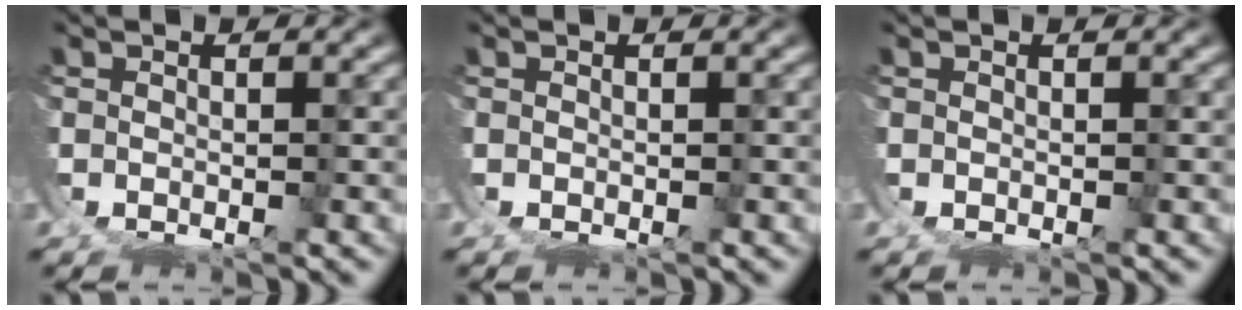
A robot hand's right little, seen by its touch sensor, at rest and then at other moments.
{"total": 0.0}
{"total": 0.0}